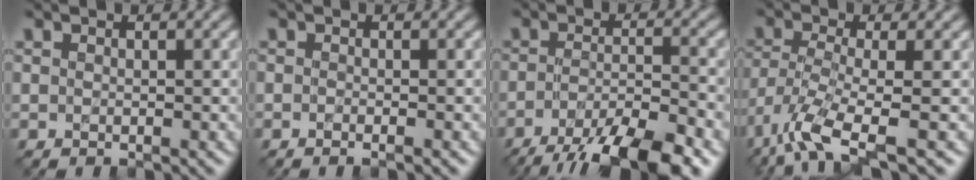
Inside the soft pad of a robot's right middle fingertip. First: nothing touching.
{"total": 1.0, "force": [-0.5, 0.2, 0.9], "torque": [-0.010, -0.006, -0.011]}
{"total": 9.5, "force": [-6.4, 2.3, 6.6], "torque": [-0.103, -0.008, -0.109]}
{"total": 6.4, "force": [-3.8, 1.6, 4.9], "torque": [-0.103, -0.011, -0.081]}